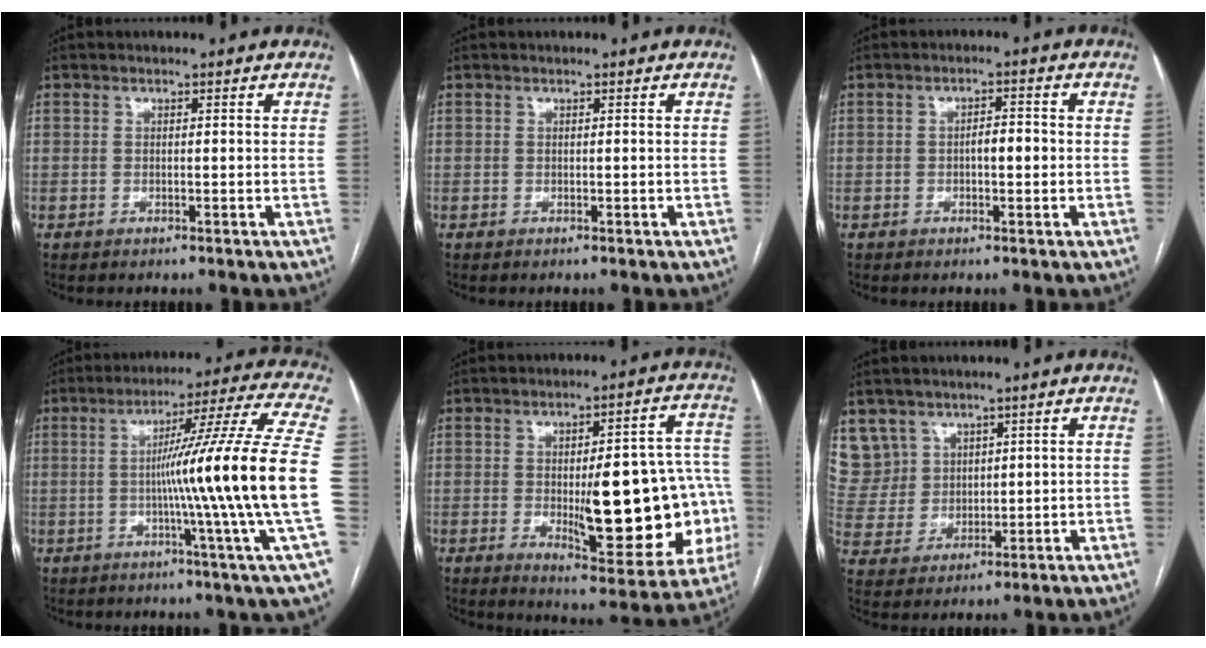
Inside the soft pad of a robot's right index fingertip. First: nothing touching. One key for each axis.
{"total": 0.0}
{"total": 3.0, "fx": -0.4, "fy": 1.1, "fz": 2.8, "tx": -0.044, "ty": 0.007, "tz": -0.006}
{"total": 20.4, "fx": -2.0, "fy": -3.4, "fz": 20.0, "tx": -0.265, "ty": -0.008, "tz": -0.051}
{"total": 21.6, "fx": -3.1, "fy": 6.1, "fz": 20.5, "tx": -0.195, "ty": 0.024, "tz": -0.016}
{"total": 9.0, "fx": 5.4, "fy": 7.2, "fz": 0.2, "tx": -0.016, "ty": 0.028, "tz": 0.127}